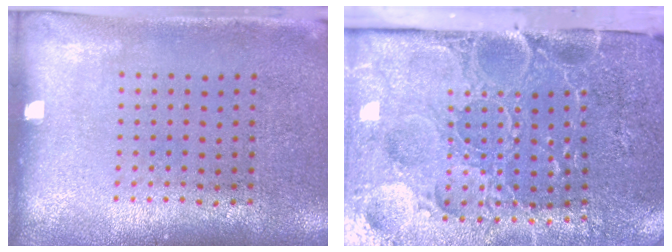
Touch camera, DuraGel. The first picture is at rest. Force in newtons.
{"total": 5.3, "press": 4.2, "slide": 3.2}